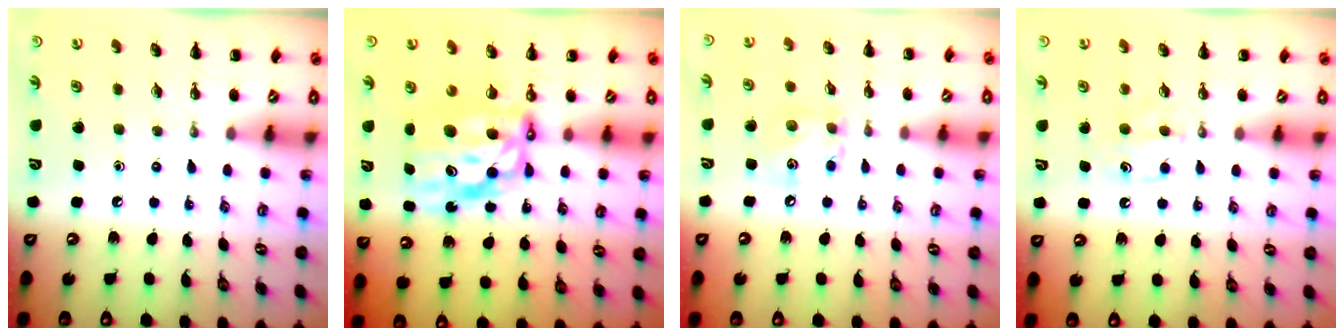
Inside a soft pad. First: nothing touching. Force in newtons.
{"total": 9.7, "press": 9.3, "slide": 2.7}
{"total": 8.2, "press": 8.1, "slide": 0.6}
{"total": 5.6, "press": 5.3, "slide": 1.7}